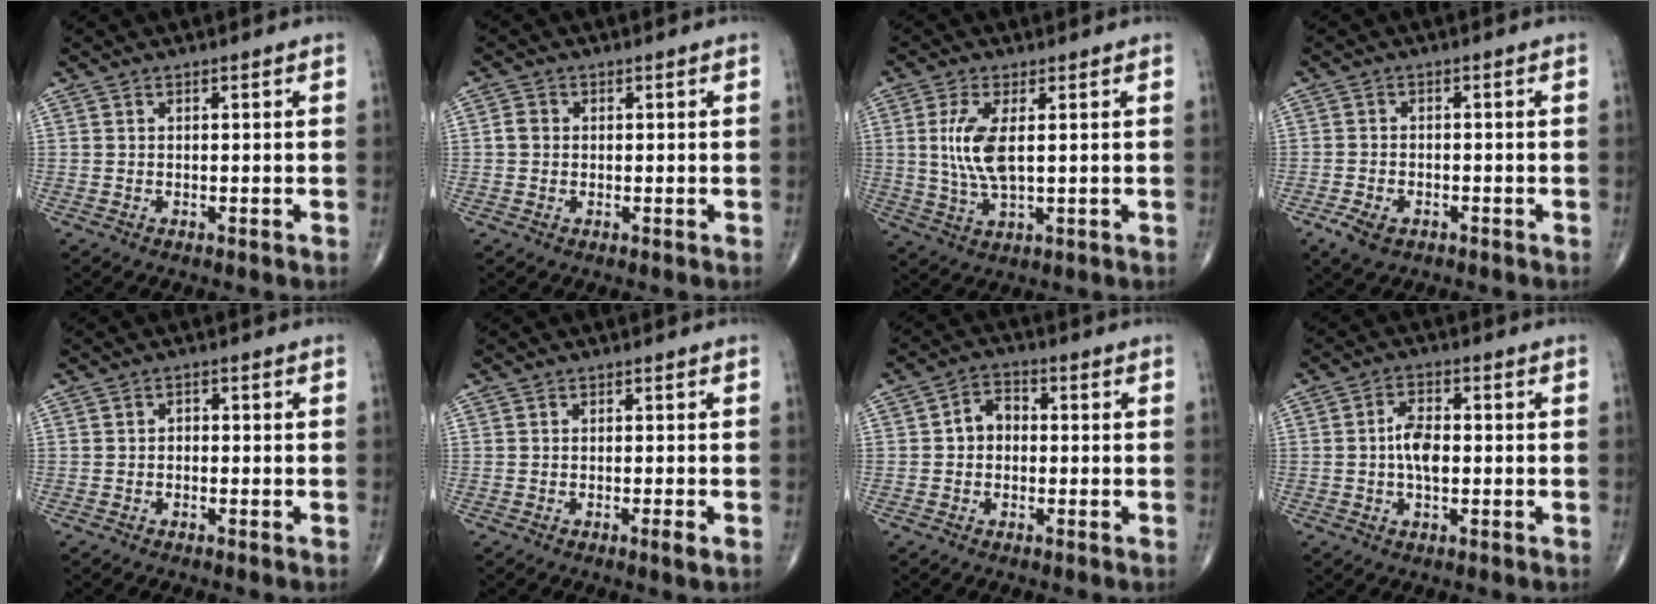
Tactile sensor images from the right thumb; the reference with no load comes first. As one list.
[{"total": 2.0, "force": [0.0, 1.7, 1.0], "torque": [-0.013, 0.005, -0.002]}, {"total": 7.7, "force": [1.2, 2.8, 7.1], "torque": [-0.163, -0.010, 0.028]}, {"total": 4.2, "force": [-2.3, 2.5, 2.5], "torque": [-0.050, 0.004, -0.038]}, {"total": 0.9, "force": [-0.4, 0.7, 0.4], "torque": [0.001, 0.003, -0.011]}, {"total": 1.7, "force": [-0.7, 0.0, 1.5], "torque": [-0.027, -0.005, -0.015]}, {"total": 4.7, "force": [-0.2, 3.7, 2.9], "torque": [-0.032, 0.021, -0.013]}, {"total": 5.5, "force": [-0.3, 2.9, 4.6], "torque": [-0.083, 0.009, -0.012]}]